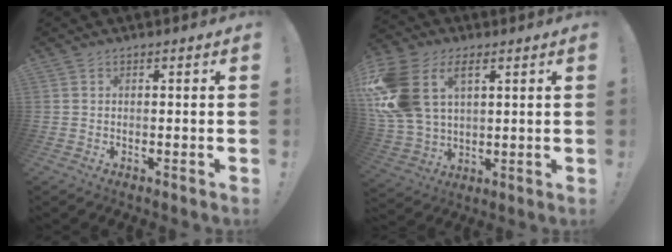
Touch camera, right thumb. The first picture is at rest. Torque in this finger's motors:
{"motor_torque": [0.56, 0.73, 1.71, 1.06, 0.33]}